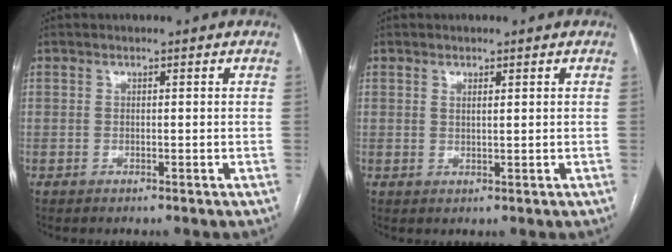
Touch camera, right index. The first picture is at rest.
{"total": 1.2, "force": [0.5, 0.3, 1.0], "torque": [-0.020, -0.003, 0.010]}